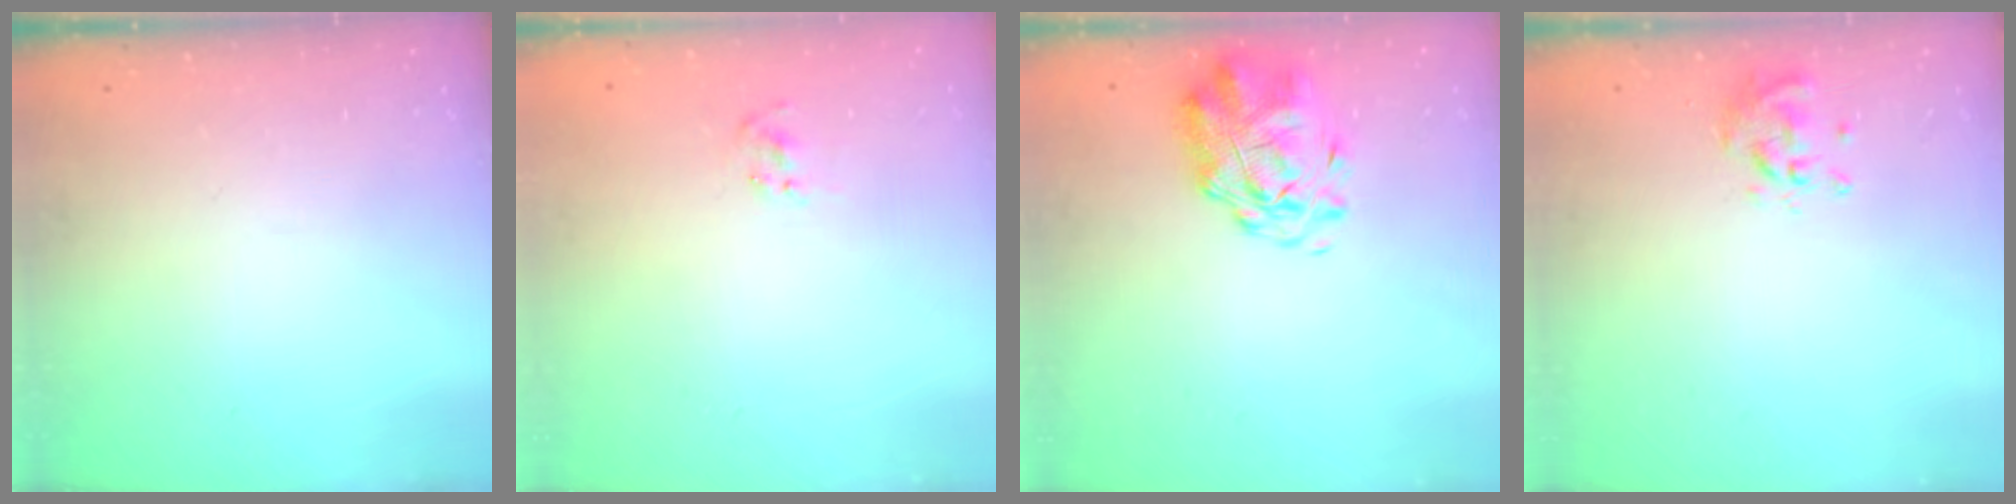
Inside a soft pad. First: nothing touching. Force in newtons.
{"total": 1.5, "press": 1.3, "slide": 0.7}
{"total": 2.7, "press": 2.3, "slide": 1.5}
{"total": 0.6, "press": 0.6, "slide": 0.2}